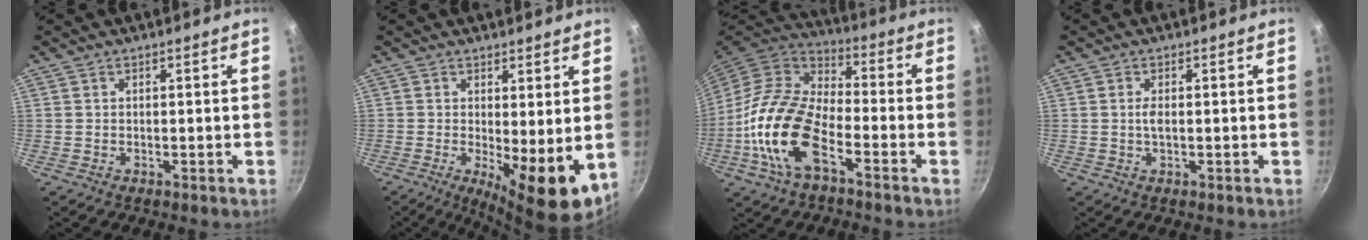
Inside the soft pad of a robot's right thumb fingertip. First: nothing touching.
{"total": 10.9, "force": [-1.5, 3.5, 10.2], "torque": [-0.151, -0.024, -0.012]}
{"total": 17.7, "force": [-6.8, 8.6, 13.9], "torque": [-0.281, 0.044, -0.134]}
{"total": 1.6, "force": [0.0, 0.6, 1.5], "torque": [-0.030, 0.000, 0.001]}